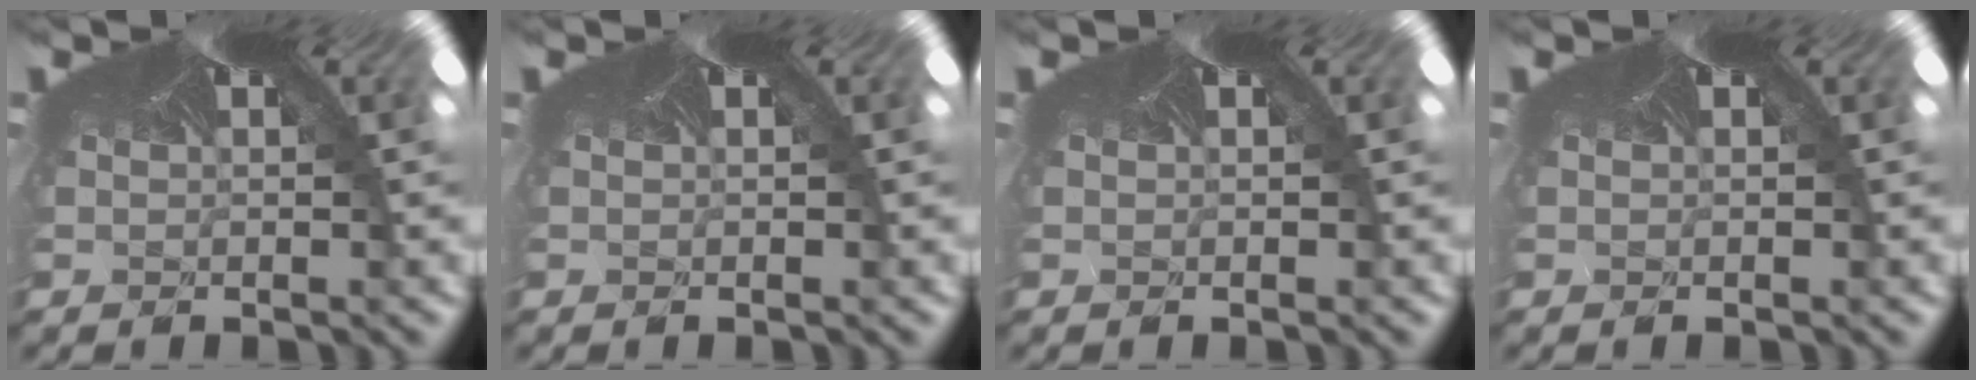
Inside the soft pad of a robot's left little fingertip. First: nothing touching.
{"total": 0.0}
{"total": 0.0}
{"total": 0.0}